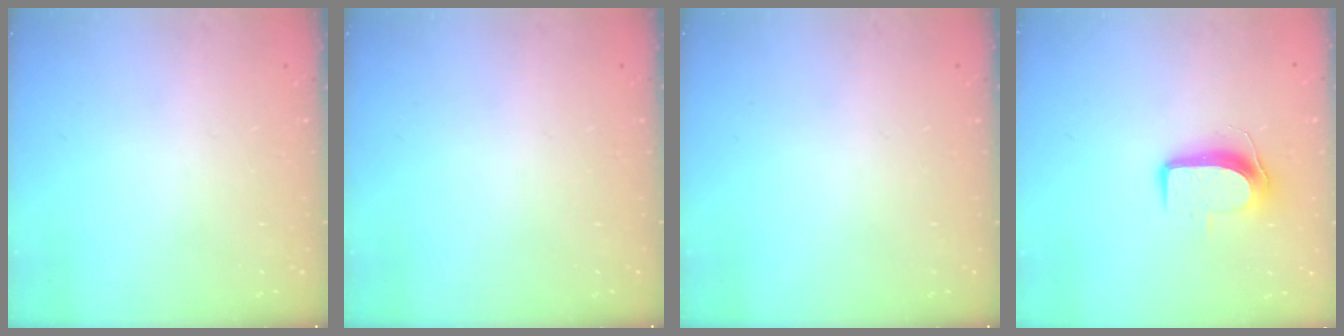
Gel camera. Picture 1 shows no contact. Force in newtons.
{"total": 0.0}
{"total": 0.0}
{"total": 9.3, "press": 9.3, "slide": 1.1}